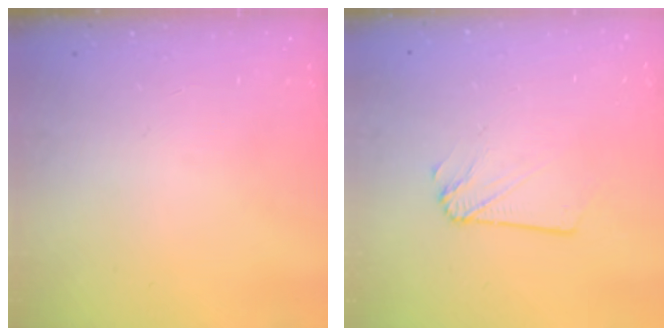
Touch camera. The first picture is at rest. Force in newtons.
{"total": 2.3, "press": 2.3, "slide": 0.2}